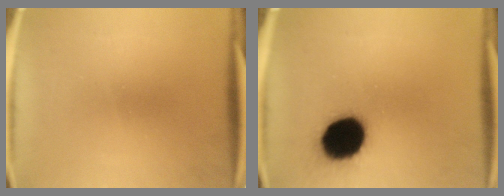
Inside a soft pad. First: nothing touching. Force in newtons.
{"total": 17.7}